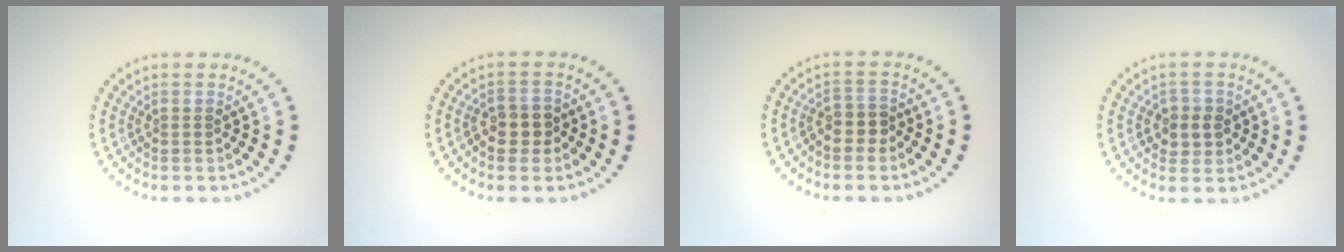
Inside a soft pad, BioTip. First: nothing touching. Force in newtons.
{"total": 2.4, "press": 2.3, "slide": 0.7}
{"total": 1.8, "press": 1.5, "slide": 1.1}
{"total": 2.3, "press": 2.2, "slide": 0.7}